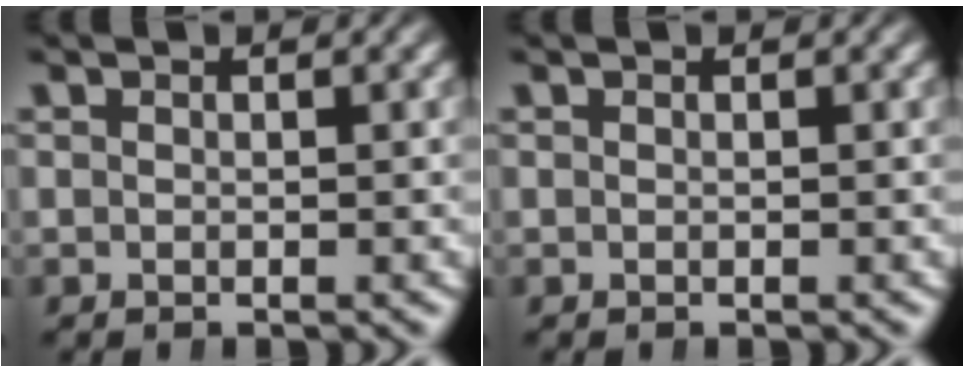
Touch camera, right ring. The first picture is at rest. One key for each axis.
{"total": 0.0}